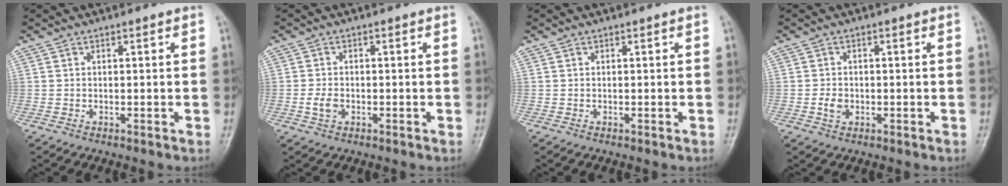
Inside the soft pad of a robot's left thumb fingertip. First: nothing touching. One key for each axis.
{"total": 2.7, "fx": -0.8, "fy": 1.9, "fz": 1.7, "tx": -0.032, "ty": 0.002, "tz": -0.017}
{"total": 0.0}
{"total": 2.4, "fx": -0.6, "fy": 1.9, "fz": 1.3, "tx": -0.021, "ty": 0.002, "tz": -0.012}